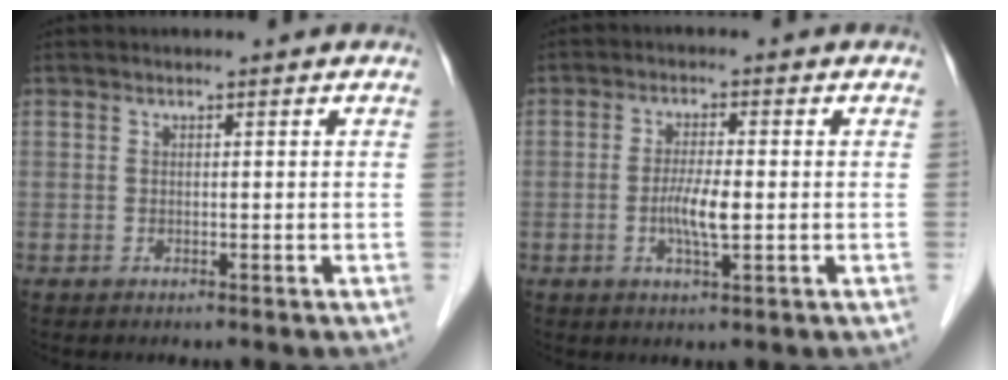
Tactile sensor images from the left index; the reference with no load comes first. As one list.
[{"total": 4.3, "force": [-0.9, 0.6, 4.2], "torque": [-0.087, -0.009, -0.016]}]